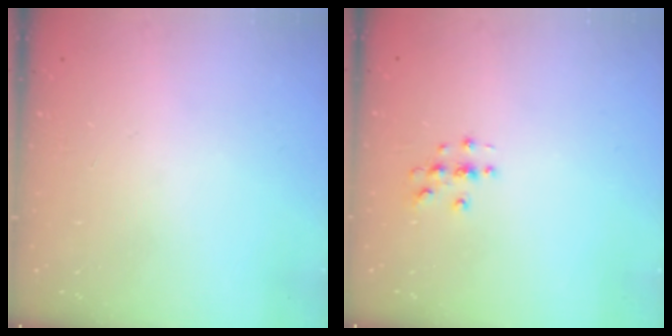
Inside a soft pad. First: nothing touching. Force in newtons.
{"total": 3.1, "press": 3.1, "slide": 0.3}